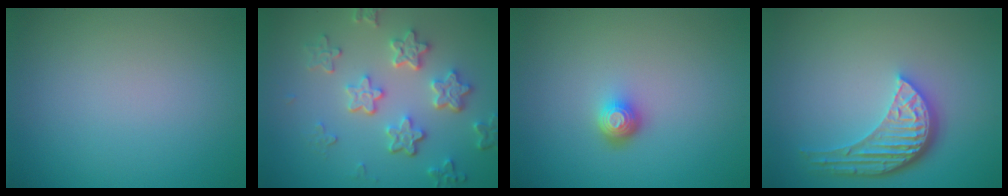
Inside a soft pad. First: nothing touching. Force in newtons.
{"total": 5.3, "press": 4.1, "slide": 3.4}
{"total": 1.9, "press": 1.4, "slide": 1.3}
{"total": 5.3, "press": 3.9, "slide": 3.5}